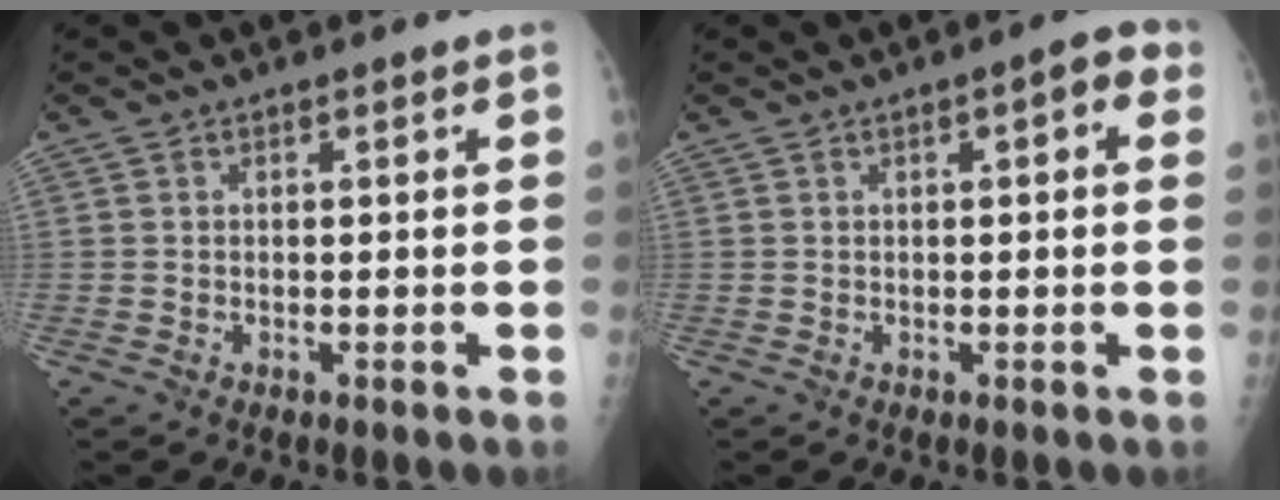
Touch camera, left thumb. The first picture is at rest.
{"total": 4.1, "force": [1.4, 1.4, 3.6], "torque": [-0.039, 0.006, 0.011]}